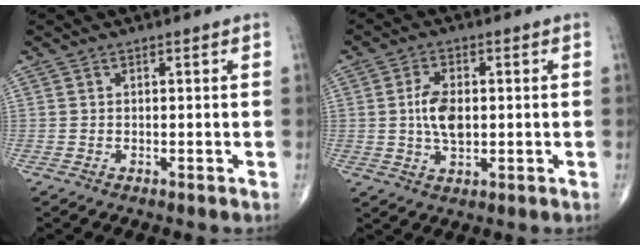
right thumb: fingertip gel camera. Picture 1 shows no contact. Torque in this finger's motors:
{"motor_torque": [1.12, 0.98, 0.94, -0.01, 0.04]}